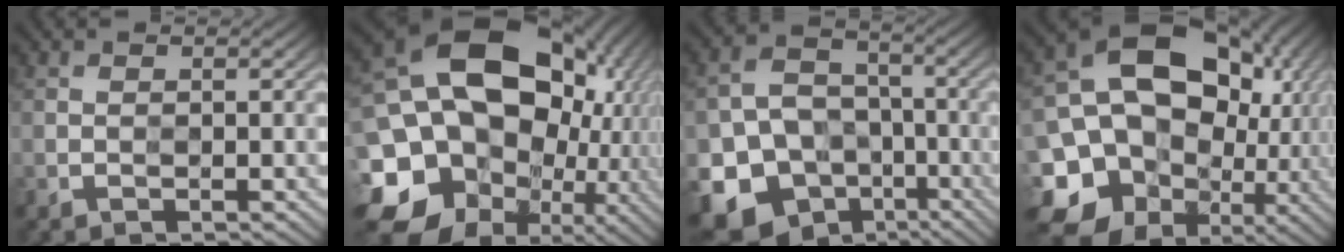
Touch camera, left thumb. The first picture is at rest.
{"total": 22.4, "force": [0.9, 17.9, 13.5], "torque": [-0.319, -0.032, 0.027]}
{"total": 15.6, "force": [-7.8, 12.1, 6.2], "torque": [-0.158, -0.041, -0.136]}
{"total": 20.3, "force": [-0.1, 16.7, 11.6], "torque": [-0.247, -0.038, 0.020]}